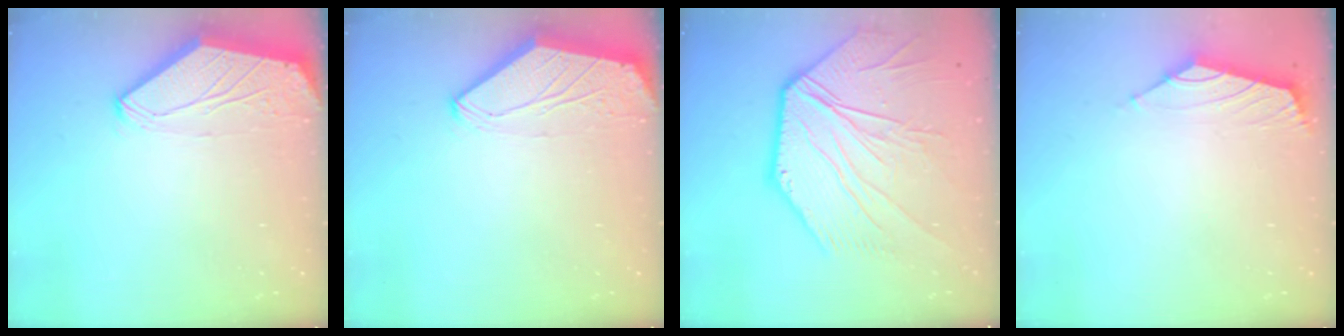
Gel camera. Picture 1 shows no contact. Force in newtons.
{"total": 0.0}
{"total": 12.4, "press": 12.4, "slide": 1.4}
{"total": 1.7, "press": 1.5, "slide": 0.7}